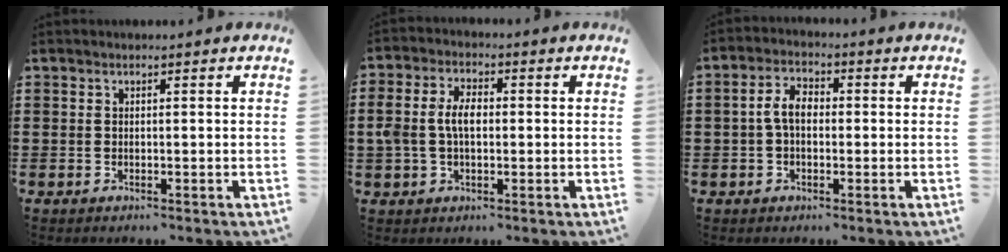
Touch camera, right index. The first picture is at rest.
{"total": 5.4, "force": [0.2, 3.0, 4.5], "torque": [-0.104, 0.007, -0.003]}
{"total": 4.5, "force": [-0.2, 2.5, 3.7], "torque": [-0.086, 0.002, -0.008]}